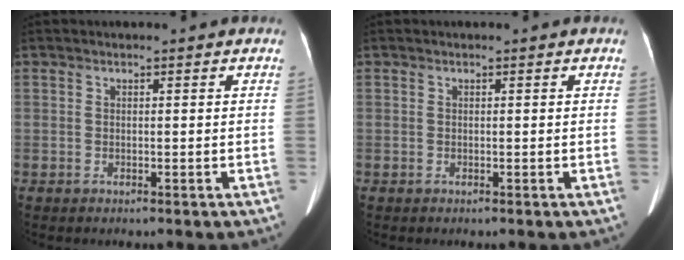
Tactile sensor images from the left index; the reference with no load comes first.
{"total": 0.0}